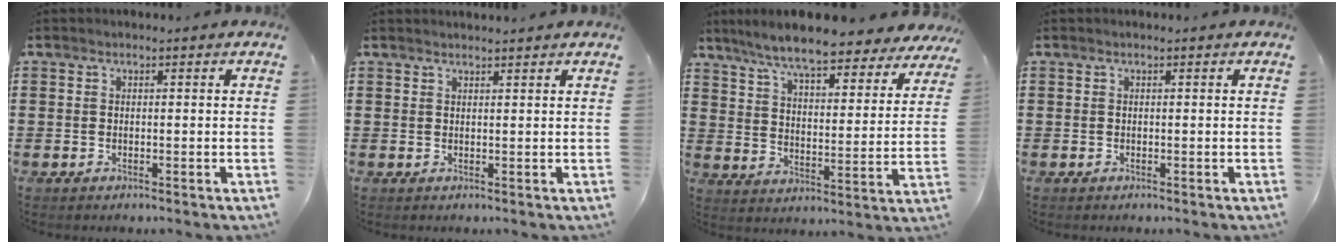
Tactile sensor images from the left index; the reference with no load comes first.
{"total": 1.2, "force": [1.2, -0.1, 0.2], "torque": [-0.005, -0.003, 0.024]}
{"total": 8.3, "force": [7.4, 0.4, 3.7], "torque": [-0.102, -0.042, 0.128]}
{"total": 0.0}